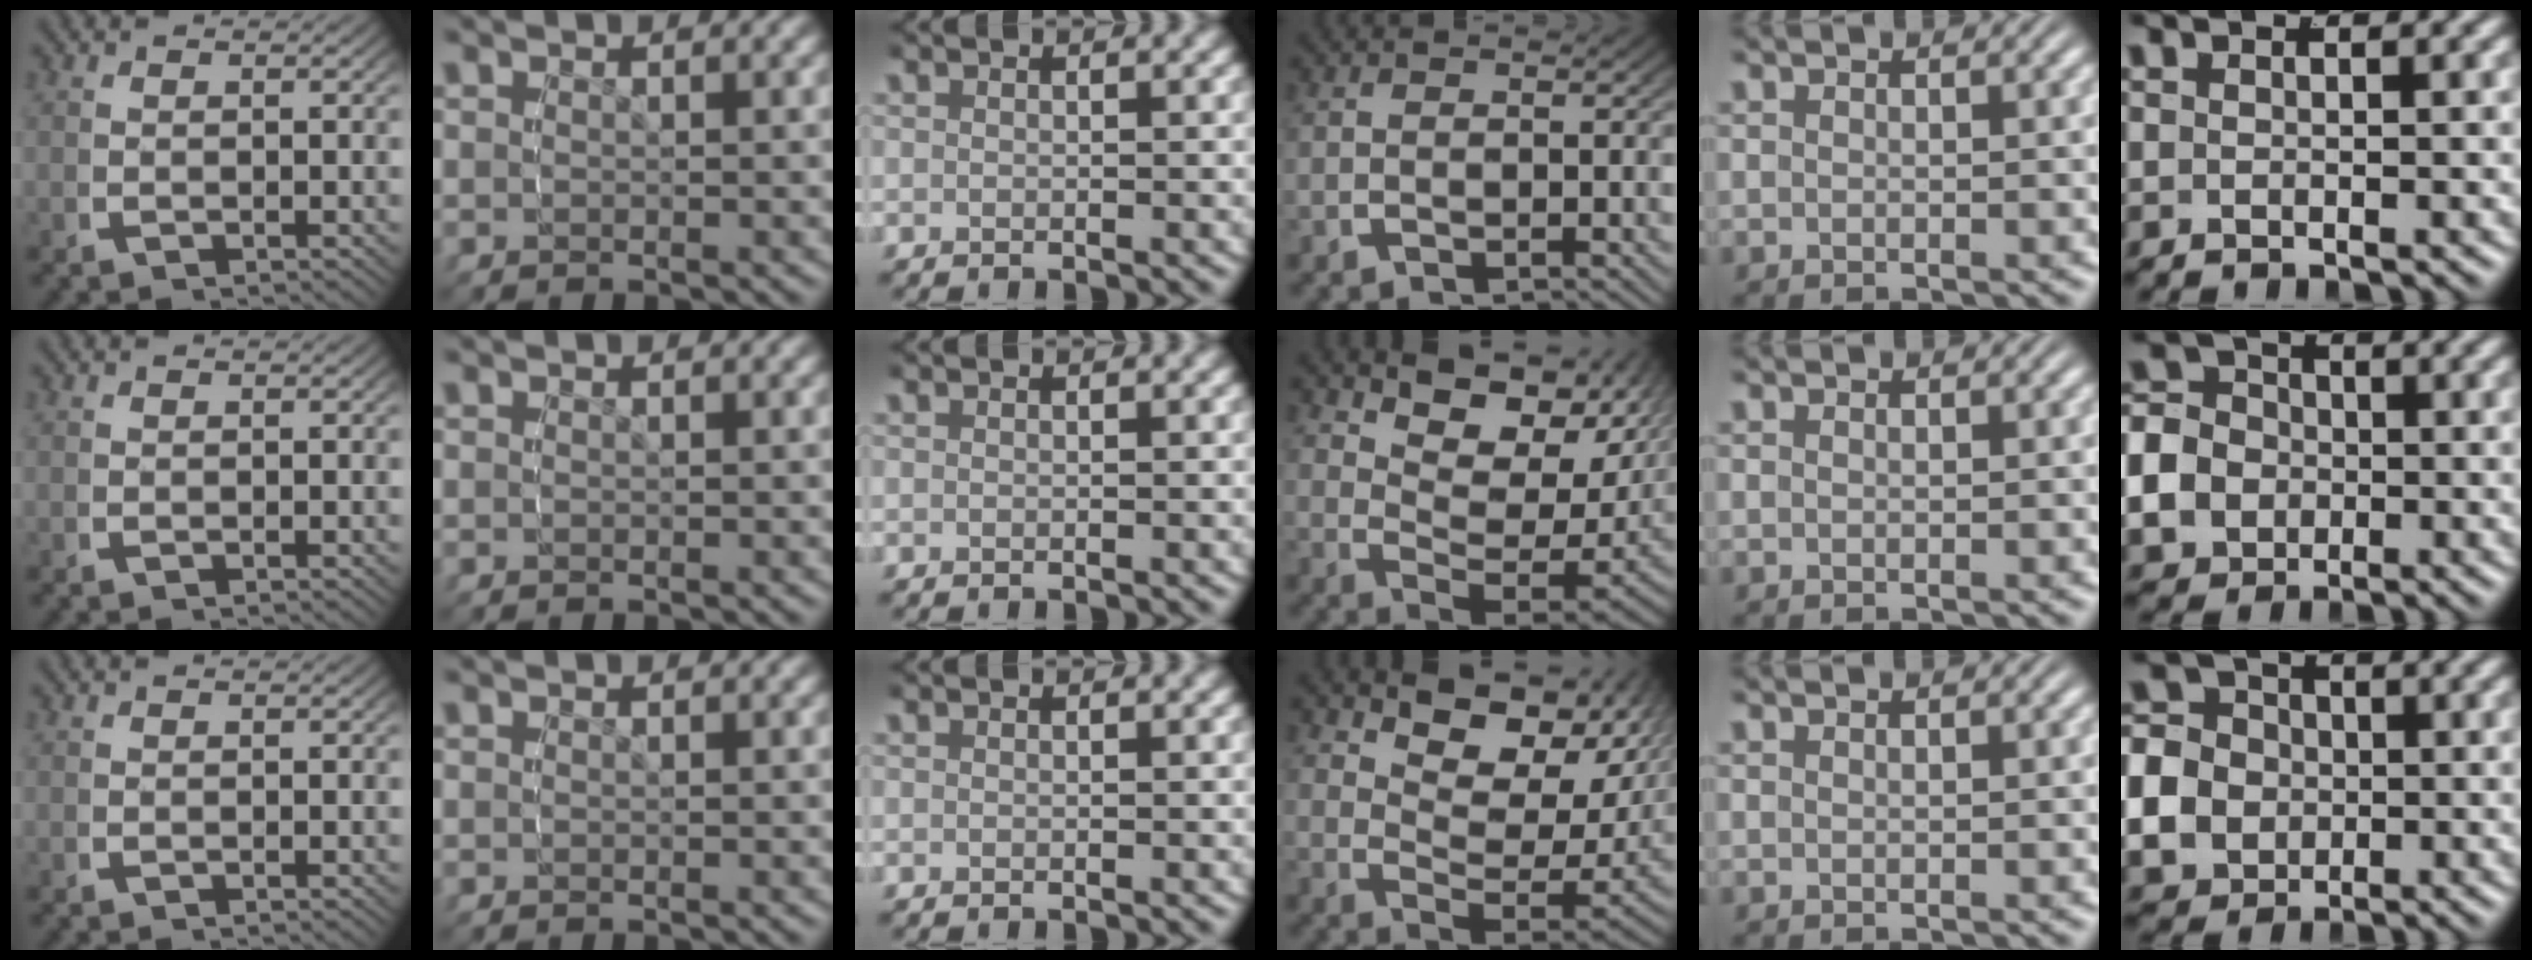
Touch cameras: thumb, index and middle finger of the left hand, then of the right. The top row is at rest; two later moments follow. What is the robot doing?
{"motion": "grasp_and_lifting", "object": "cloth"}